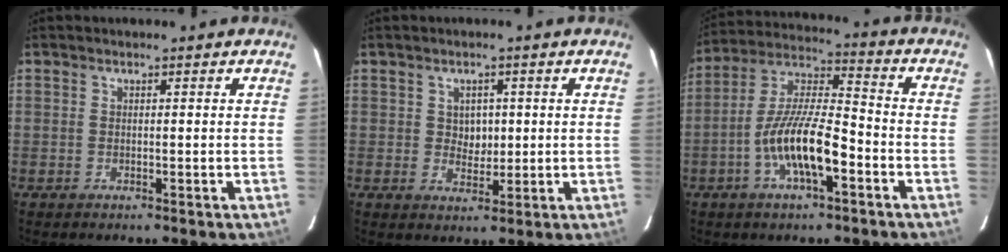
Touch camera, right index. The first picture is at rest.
{"total": 3.4, "force": [0.6, 2.9, 1.6], "torque": [-0.021, 0.006, 0.010]}
{"total": 13.0, "force": [-5.3, 3.4, 11.4], "torque": [-0.226, 0.003, -0.100]}